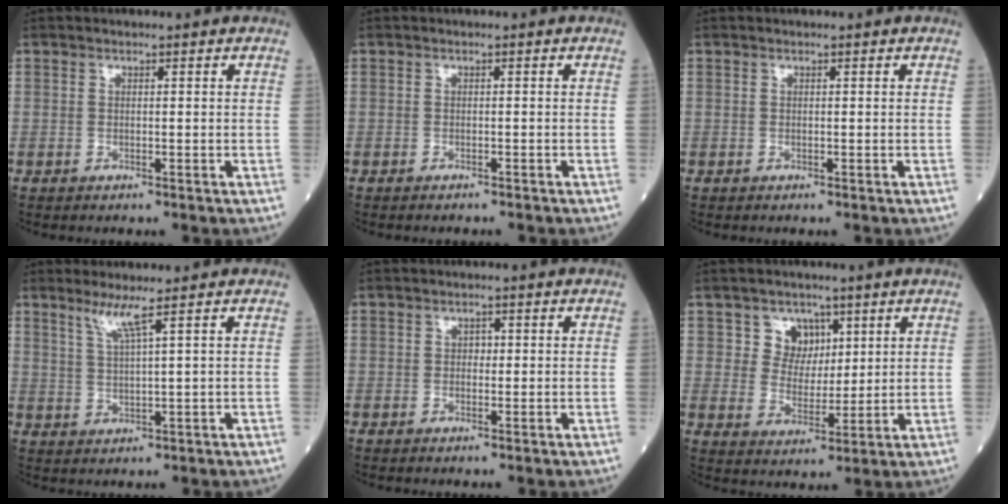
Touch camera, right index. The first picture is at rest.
{"total": 1.2, "force": [-1.2, 0.2, 0.3], "torque": [-0.009, -0.003, -0.015]}
{"total": 0.0}
{"total": 3.5, "force": [2.2, -1.0, 2.5], "torque": [-0.055, -0.008, 0.048]}
{"total": 0.6, "force": [0.0, 0.5, 0.4], "torque": [-0.004, 0.002, -0.001]}
{"total": 5.3, "force": [2.8, 4.4, 1.2], "torque": [-0.018, 0.006, 0.052]}